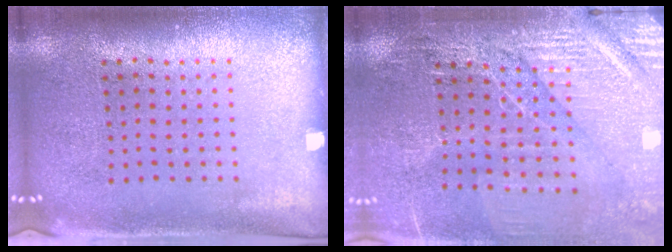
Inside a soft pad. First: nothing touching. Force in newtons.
{"total": 3.2, "press": 3.2, "slide": 0.2}